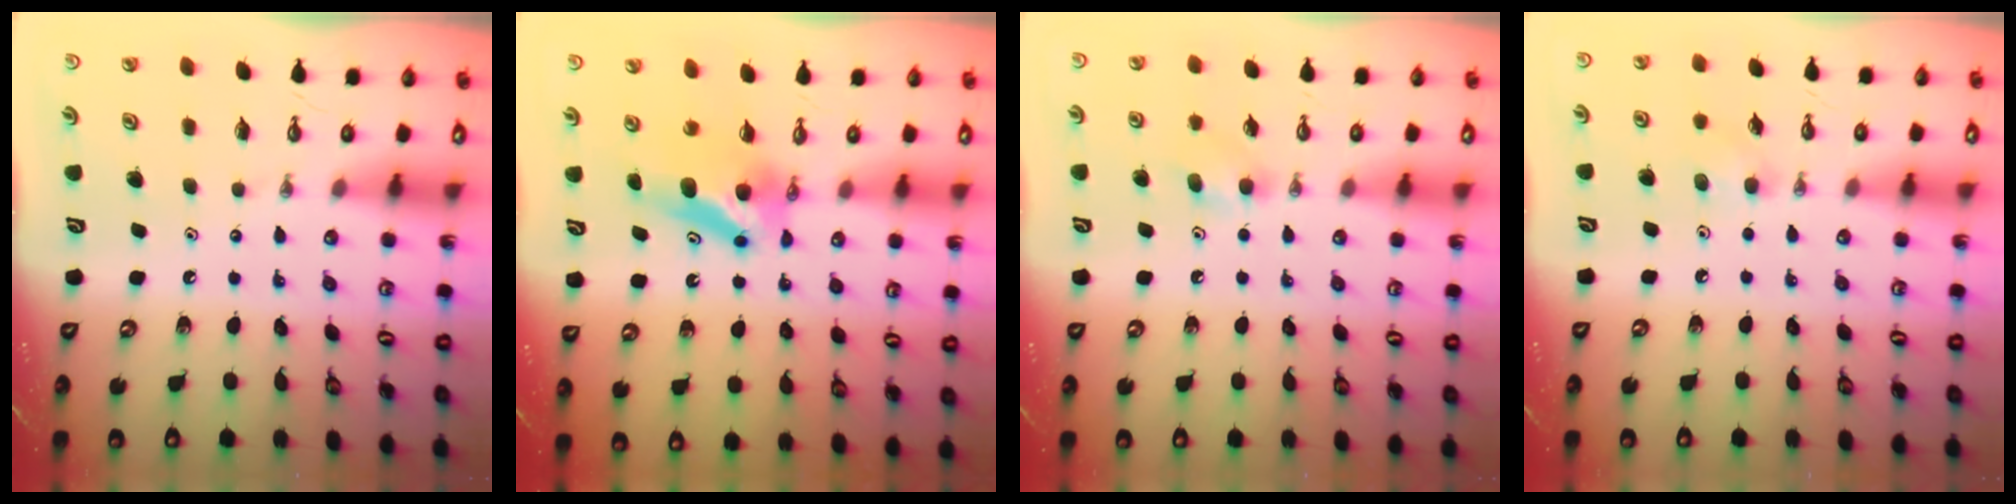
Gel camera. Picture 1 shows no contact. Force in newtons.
{"total": 9.2, "press": 8.9, "slide": 2.0}
{"total": 6.2, "press": 6.1, "slide": 0.8}
{"total": 6.4, "press": 6.3, "slide": 1.6}